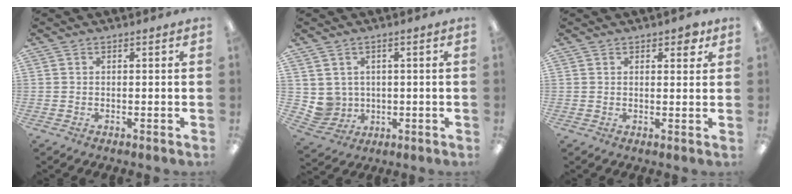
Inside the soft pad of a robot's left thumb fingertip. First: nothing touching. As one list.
[{"total": 4.8, "force": [1.5, 4.5, 0.2], "torque": [-0.030, -0.005, 0.033]}, {"total": 2.9, "force": [2.0, 1.4, 1.6], "torque": [-0.010, -0.005, 0.029]}]